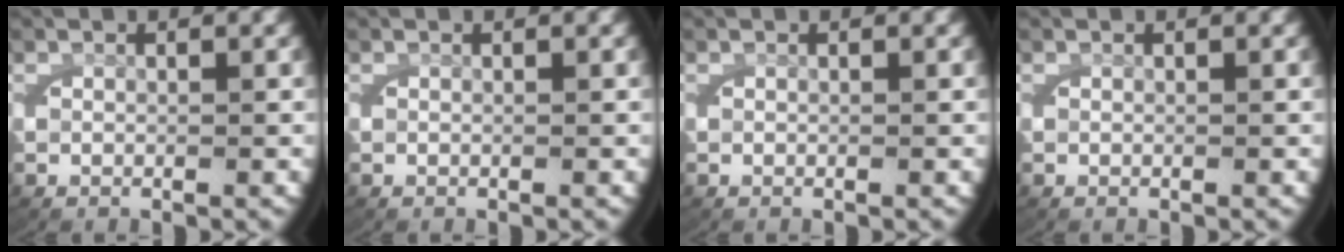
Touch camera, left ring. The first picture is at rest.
{"total": 0.0}
{"total": 0.0}
{"total": 0.0}